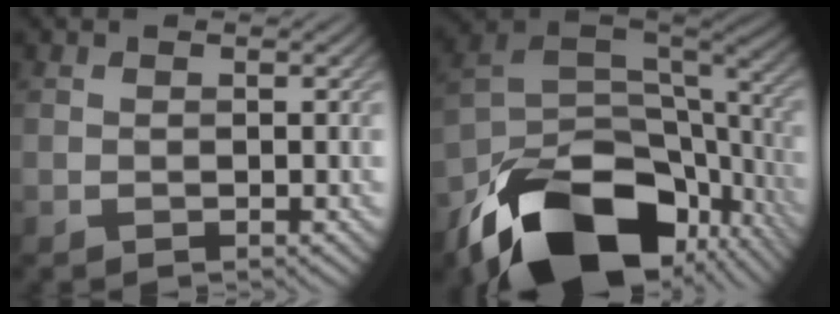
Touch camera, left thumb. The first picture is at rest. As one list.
[{"total": 18.3, "force": [-10.5, 10.4, 10.9], "torque": [-0.222, -0.056, -0.148]}]